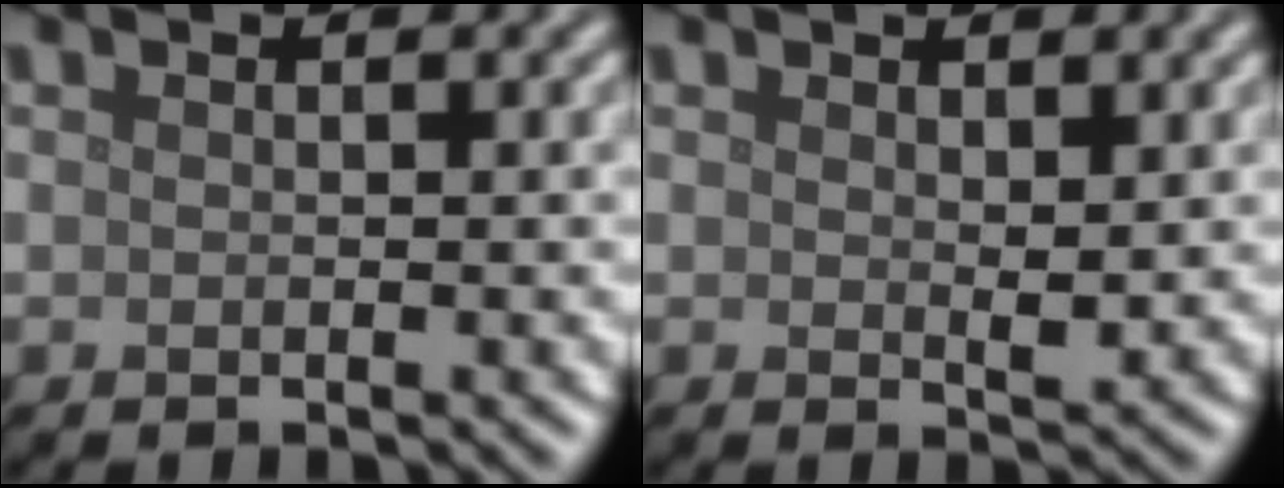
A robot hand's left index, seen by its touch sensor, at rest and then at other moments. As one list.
[{"total": 1.3, "force": [0.6, 0.5, 1.0], "torque": [-0.018, -0.005, 0.012]}]